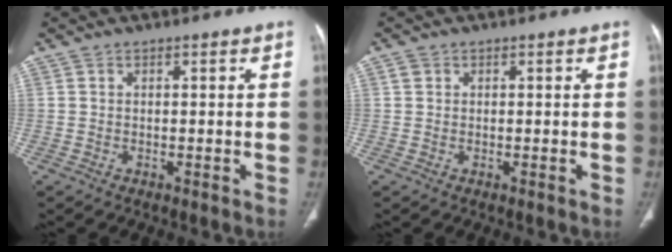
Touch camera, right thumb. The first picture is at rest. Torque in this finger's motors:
{"motor_torque": [0.46, 0.68, 0.05, 0.05, -0.13]}